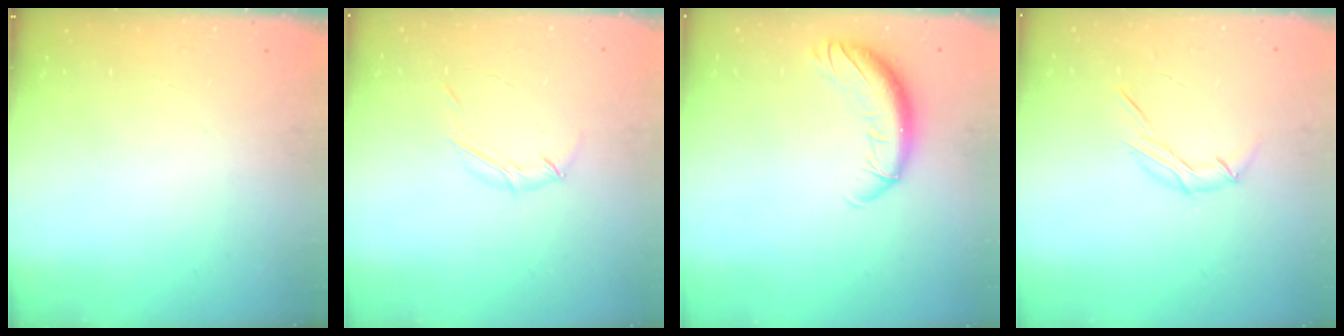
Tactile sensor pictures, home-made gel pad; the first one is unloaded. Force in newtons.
{"total": 5.1, "press": 5.0, "slide": 1.1}
{"total": 11.0, "press": 10.8, "slide": 1.9}
{"total": 6.8, "press": 6.8, "slide": 0.3}